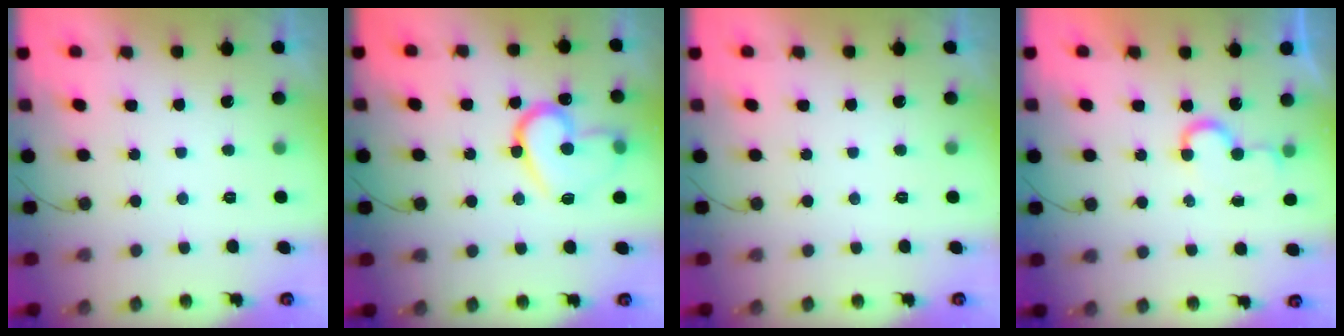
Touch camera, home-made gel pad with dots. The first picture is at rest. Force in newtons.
{"total": 15.4, "press": 15.3, "slide": 1.6}
{"total": 0.0}
{"total": 4.3, "press": 4.3, "slide": 0.3}